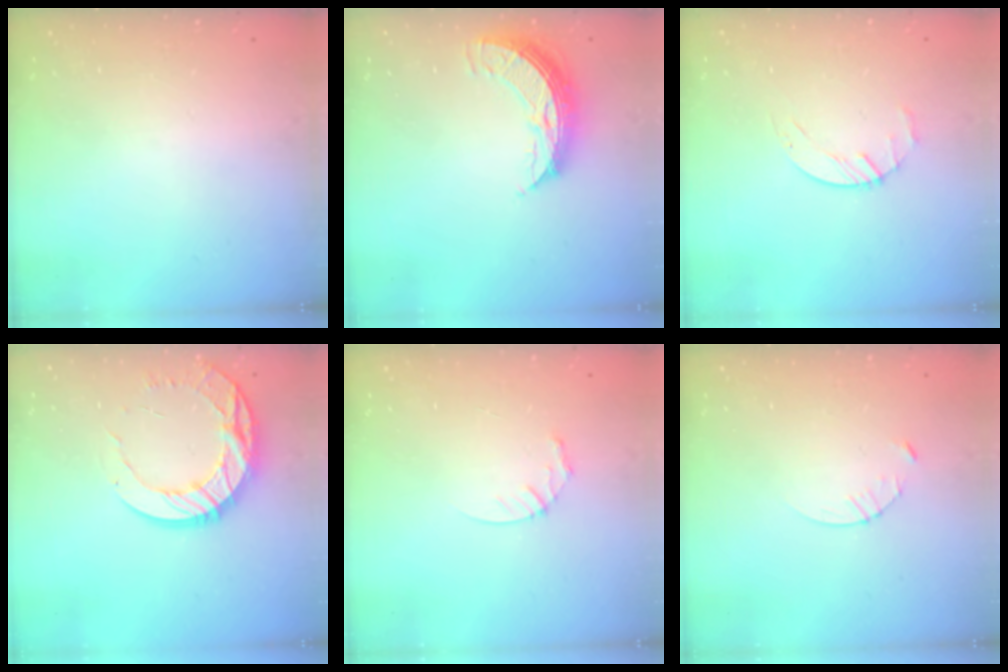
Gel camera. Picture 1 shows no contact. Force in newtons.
{"total": 8.7, "press": 8.6, "slide": 0.9}
{"total": 2.7, "press": 2.6, "slide": 0.3}
{"total": 15.4, "press": 15.3, "slide": 1.3}
{"total": 3.5, "press": 3.5, "slide": 0.3}
{"total": 3.4, "press": 3.4, "slide": 0.4}